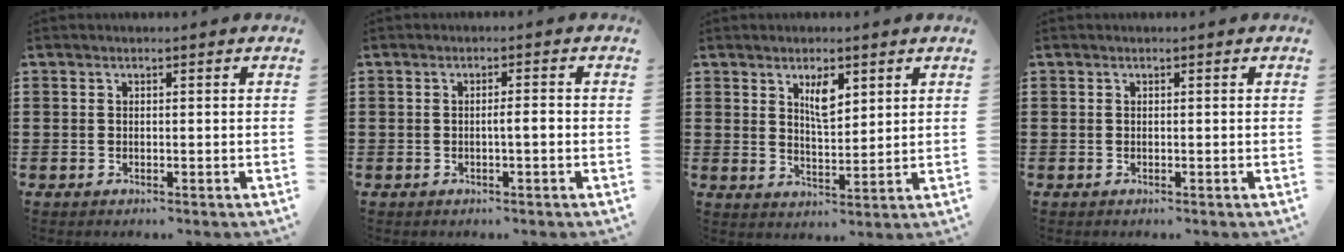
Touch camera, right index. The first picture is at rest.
{"total": 1.7, "force": [-0.4, 0.1, 1.7], "torque": [-0.029, -0.001, -0.008]}
{"total": 4.4, "force": [2.4, 1.7, 3.3], "torque": [-0.055, 0.000, 0.038]}
{"total": 0.0}